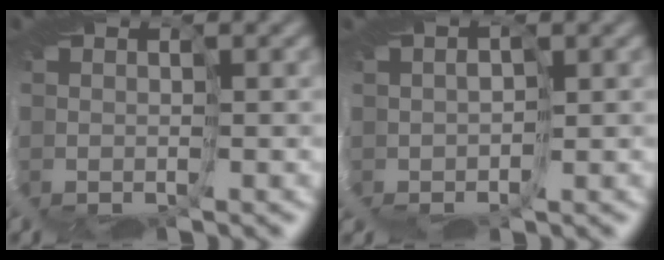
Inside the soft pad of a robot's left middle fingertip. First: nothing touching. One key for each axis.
{"total": 0.8, "fx": 0.6, "fy": 0.4, "fz": 0.0, "tx": 0.014, "ty": 0.011, "tz": -0.017}